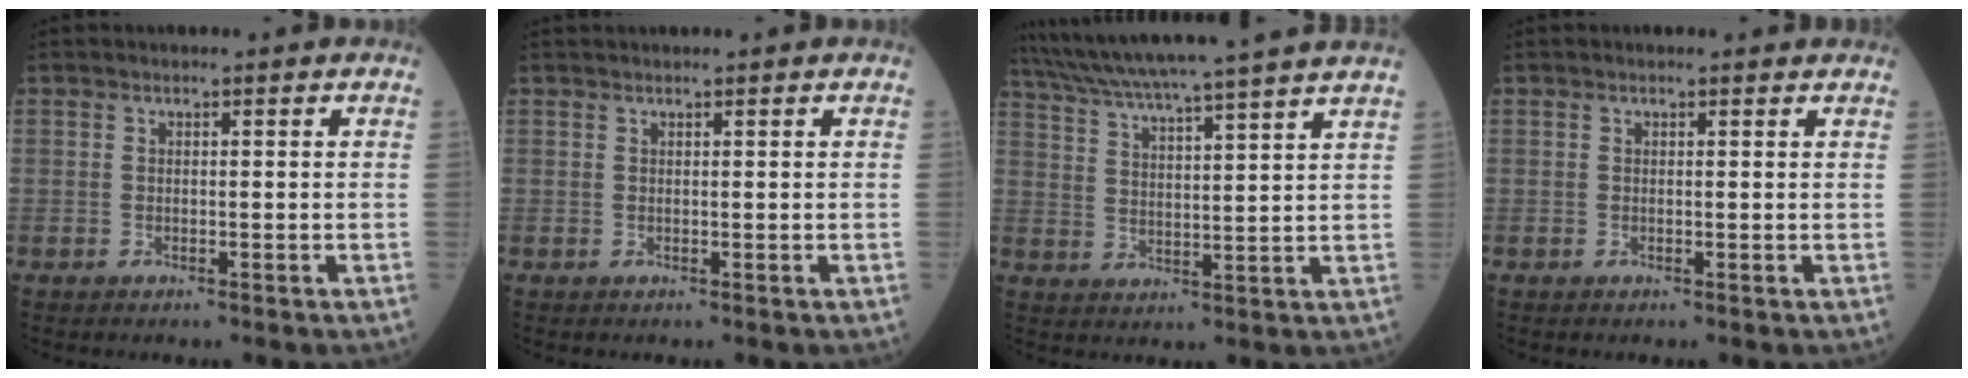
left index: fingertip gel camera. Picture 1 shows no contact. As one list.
[{"total": 1.1, "force": [1.0, -0.1, 0.3], "torque": [-0.004, 0.020, 0.023]}, {"total": 19.1, "force": [16.8, -1.6, 9.0], "torque": [-0.163, -0.006, 0.240]}, {"total": 1.3, "force": [1.3, 0.1, 0.1], "torque": [-0.011, 0.001, 0.009]}]